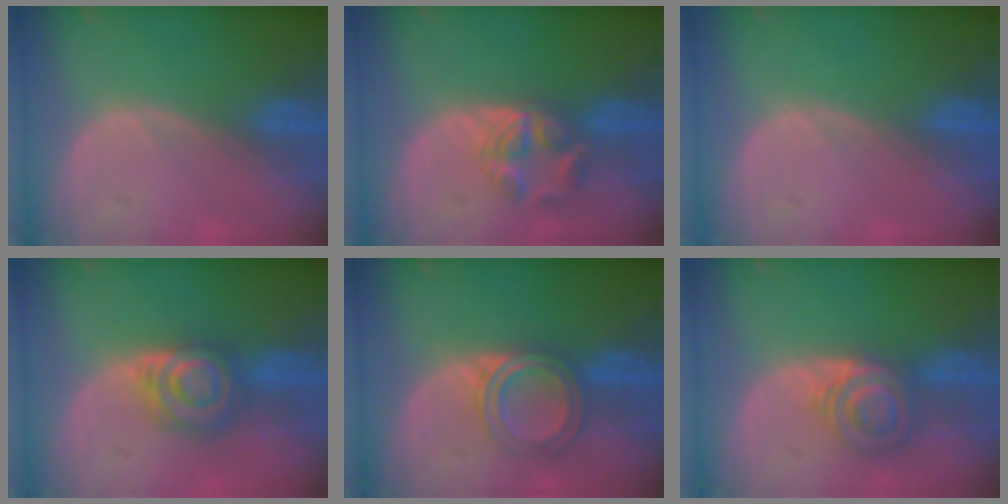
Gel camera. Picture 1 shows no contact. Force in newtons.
{"total": 5.8, "press": 4.7, "slide": 3.4}
{"total": 0.0}
{"total": 6.9, "press": 6.5, "slide": 2.5}
{"total": 5.2, "press": 5.2, "slide": 0.1}
{"total": 5.8, "press": 5.7, "slide": 1.1}